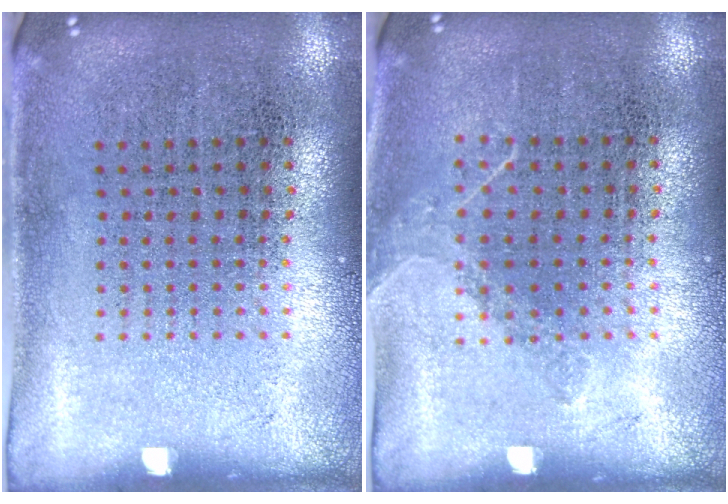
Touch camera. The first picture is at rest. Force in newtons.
{"total": 1.0, "press": 0.9, "slide": 0.5}